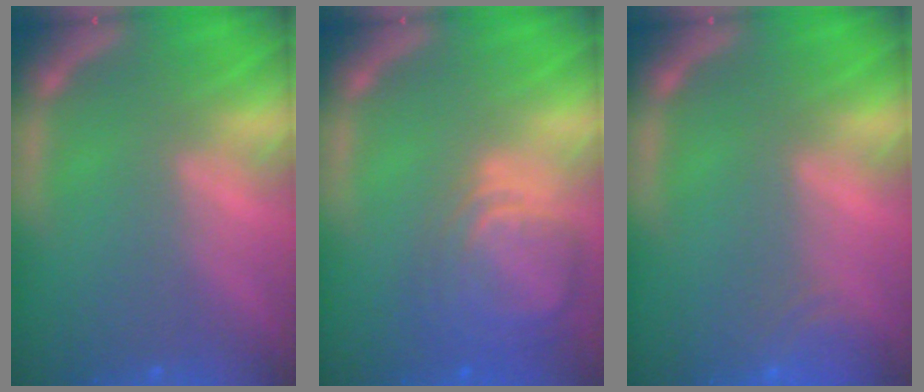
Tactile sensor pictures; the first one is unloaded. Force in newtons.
{"total": 6.5}
{"total": 3.0}